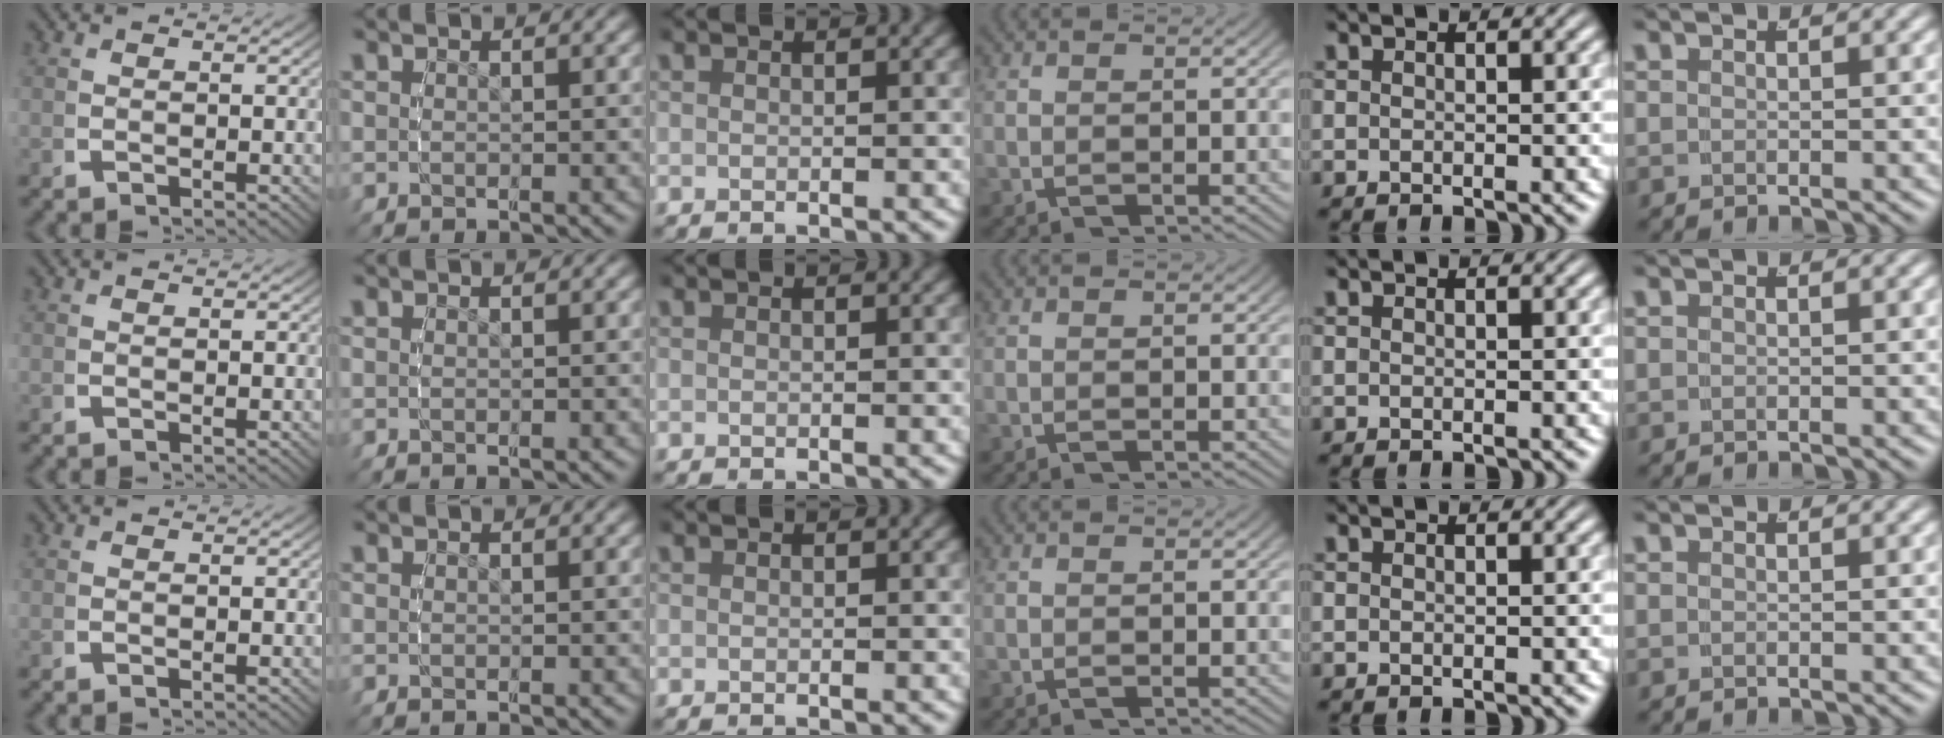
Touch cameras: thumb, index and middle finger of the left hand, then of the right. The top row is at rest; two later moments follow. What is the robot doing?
{"motion": "reach", "object": "paper towel"}